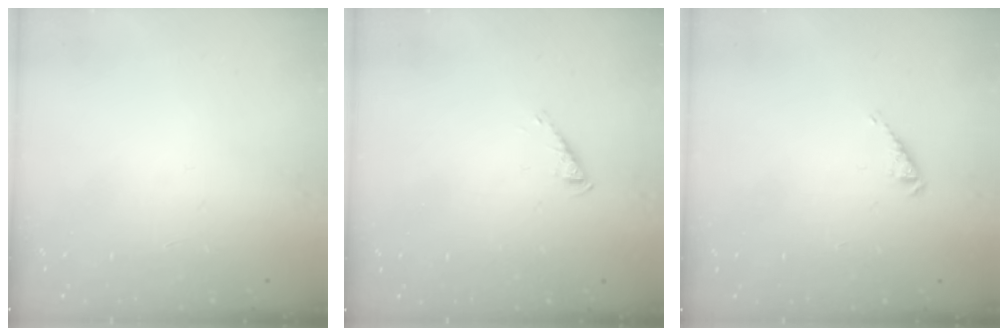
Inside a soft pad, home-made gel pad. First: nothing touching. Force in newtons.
{"total": 2.7, "press": 2.6, "slide": 0.3}
{"total": 2.9, "press": 2.9, "slide": 0.4}